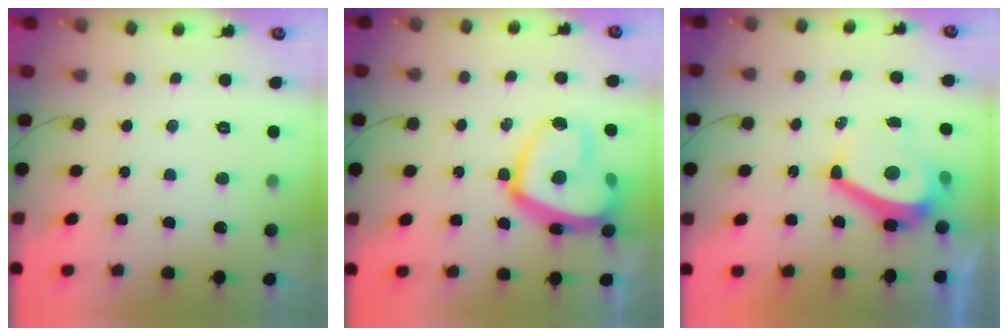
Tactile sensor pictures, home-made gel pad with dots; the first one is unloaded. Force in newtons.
{"total": 18.4, "press": 18.3, "slide": 2.0}
{"total": 7.7, "press": 7.7, "slide": 0.5}